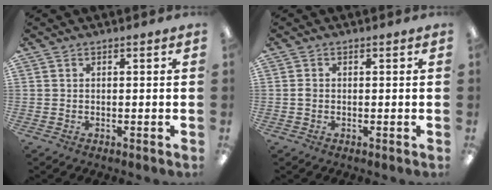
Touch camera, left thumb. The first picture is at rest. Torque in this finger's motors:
{"motor_torque": [-0.36, -0.04, 0.03, 0.26, 0.00]}